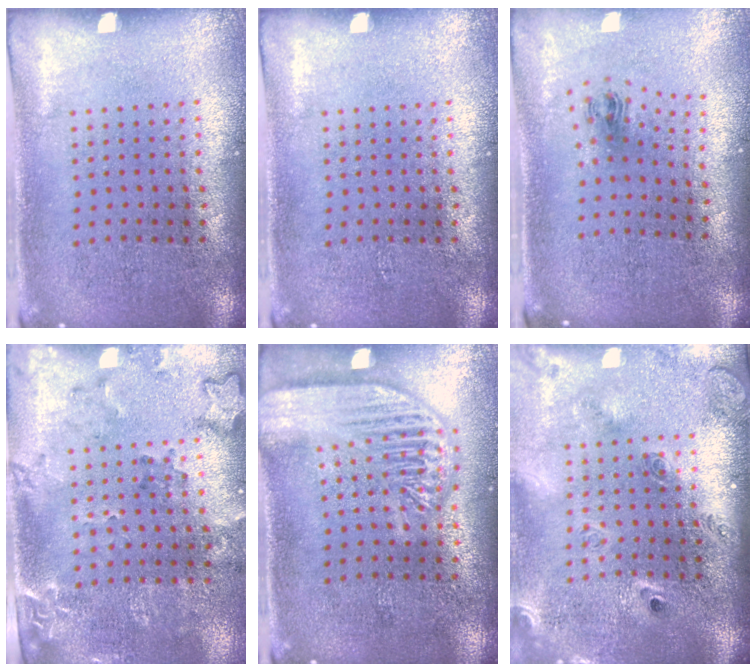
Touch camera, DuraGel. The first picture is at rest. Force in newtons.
{"total": 0.0}
{"total": 1.0, "press": 0.5, "slide": 0.9}
{"total": 1.9, "press": 1.6, "slide": 1.1}
{"total": 3.5, "press": 3.4, "slide": 0.5}
{"total": 2.6, "press": 1.9, "slide": 1.8}